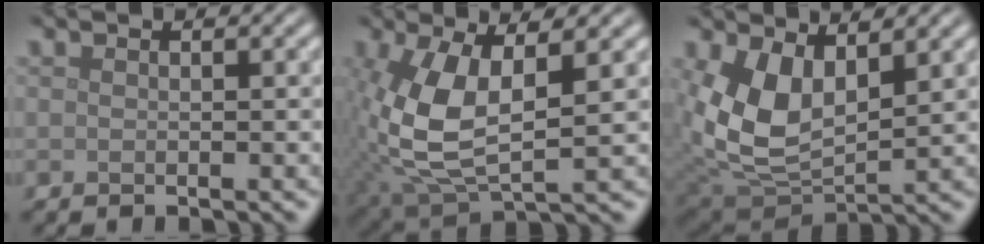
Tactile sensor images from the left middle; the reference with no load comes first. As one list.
[{"total": 8.2, "force": [0.6, 3.7, 7.2], "torque": [-0.171, -0.003, 0.014]}, {"total": 7.3, "force": [1.8, 4.3, 5.6], "torque": [-0.130, -0.015, 0.039]}]